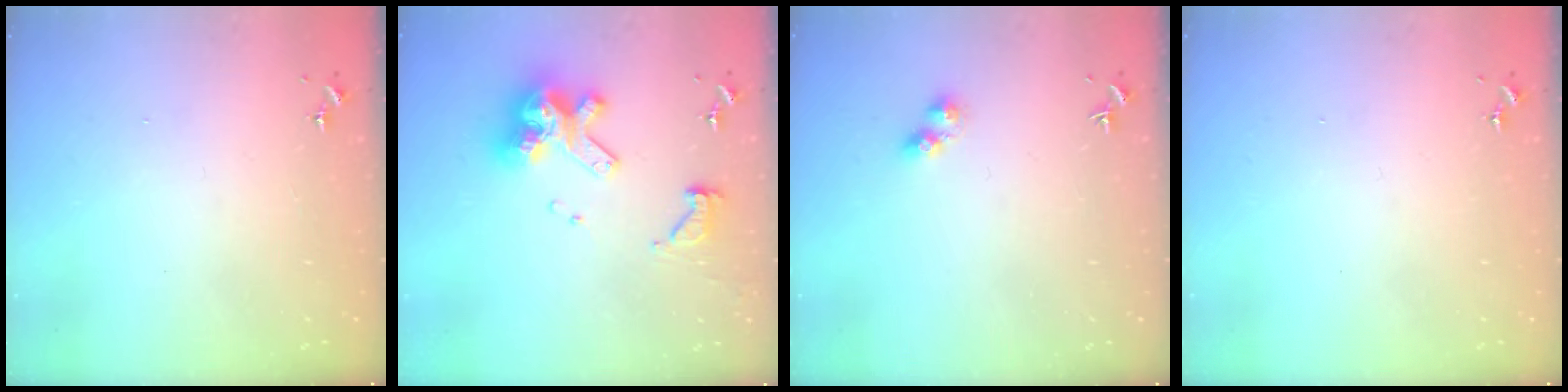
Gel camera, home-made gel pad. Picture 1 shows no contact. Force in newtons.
{"total": 15.9, "press": 15.8, "slide": 1.4}
{"total": 3.6, "press": 3.5, "slide": 0.7}
{"total": 0.0}